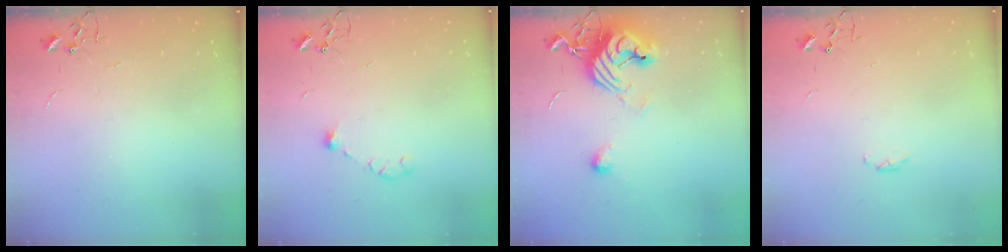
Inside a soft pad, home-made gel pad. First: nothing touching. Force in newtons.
{"total": 7.9, "press": 7.8, "slide": 1.5}
{"total": 12.2, "press": 12.1, "slide": 1.4}
{"total": 4.3, "press": 4.1, "slide": 1.5}